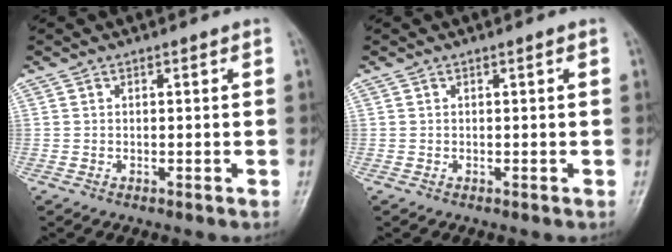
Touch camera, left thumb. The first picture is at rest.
{"total": 0.0}